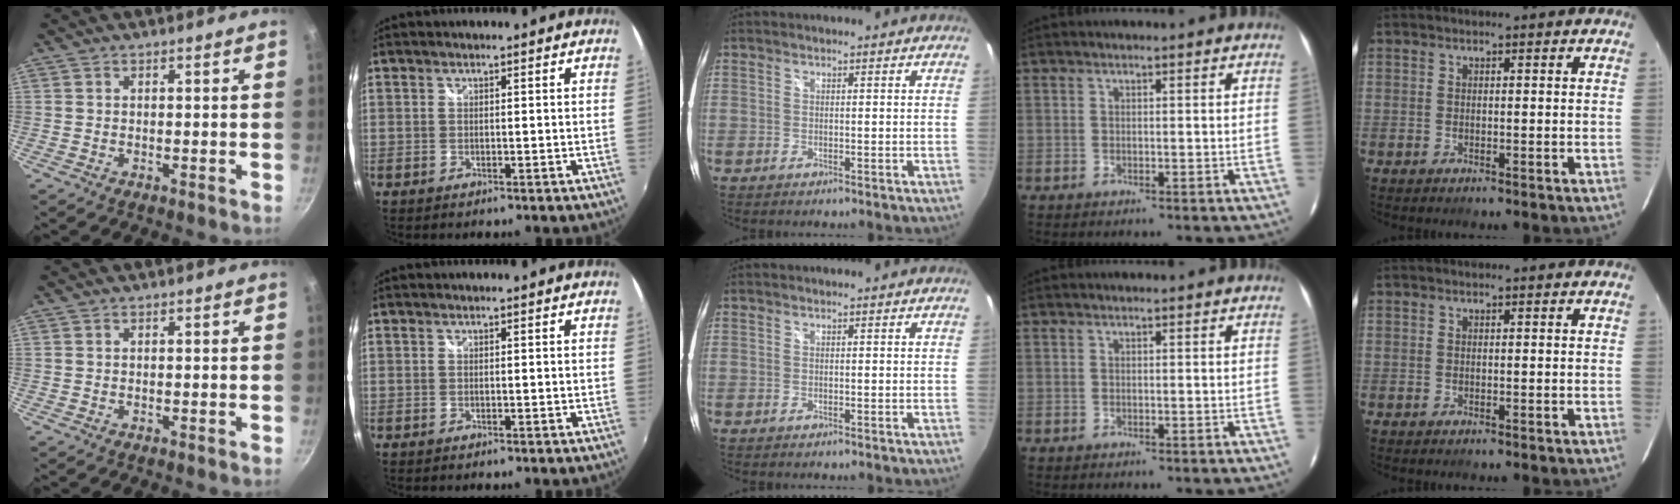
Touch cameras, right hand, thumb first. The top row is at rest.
{}